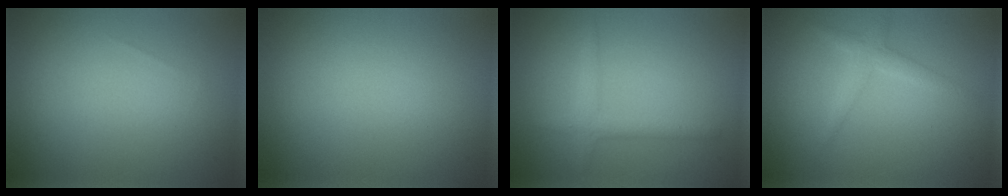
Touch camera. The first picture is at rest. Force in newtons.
{"total": 0.0}
{"total": 1.7, "press": 1.7, "slide": 0.0}
{"total": 1.8, "press": 1.8, "slide": 0.0}